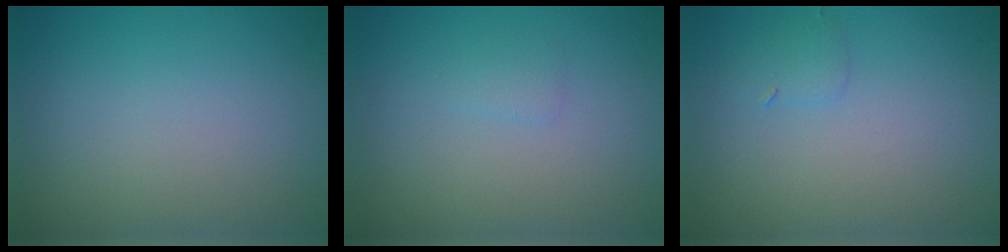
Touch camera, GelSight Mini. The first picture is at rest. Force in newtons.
{"total": 0.7, "press": 0.7, "slide": 0.1}
{"total": 1.0, "press": 1.0, "slide": 0.0}